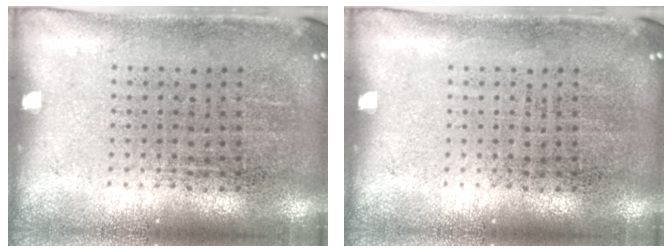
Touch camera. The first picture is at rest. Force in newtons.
{"total": 0.0}